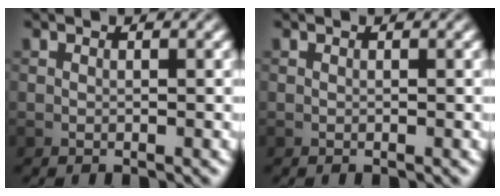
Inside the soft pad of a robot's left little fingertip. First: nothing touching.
{"total": 0.0}